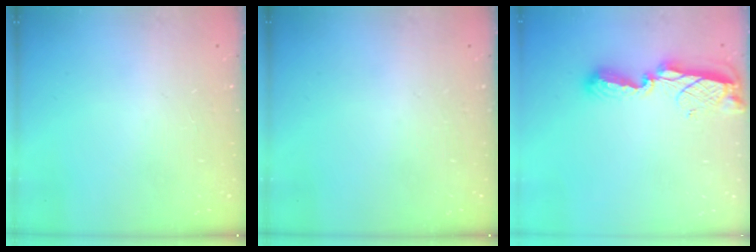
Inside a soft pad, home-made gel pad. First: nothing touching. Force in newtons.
{"total": 0.0}
{"total": 8.5, "press": 8.4, "slide": 1.2}